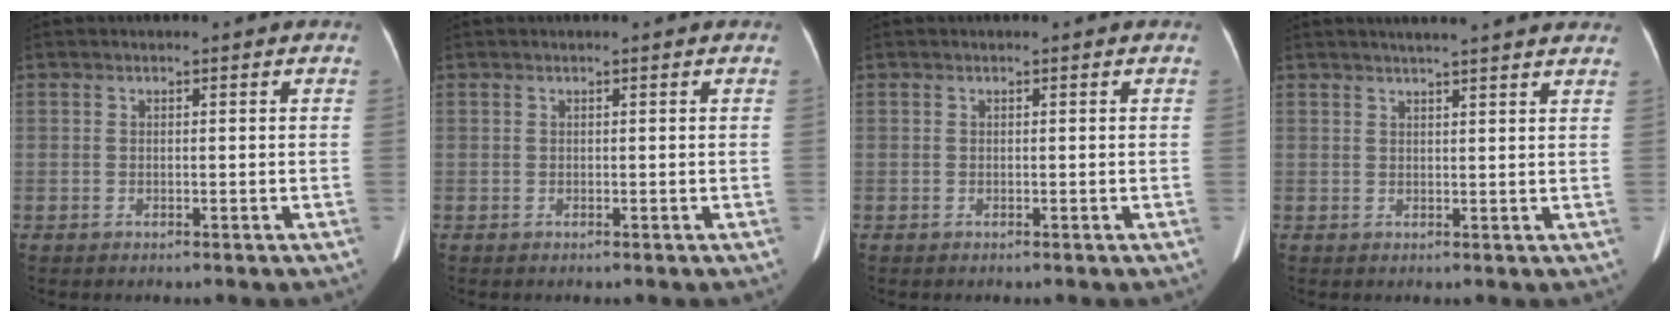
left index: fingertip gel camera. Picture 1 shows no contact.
{"total": 0.0}
{"total": 0.0}
{"total": 10.6, "force": [9.4, 0.6, 4.8], "torque": [-0.061, 0.019, 0.101]}